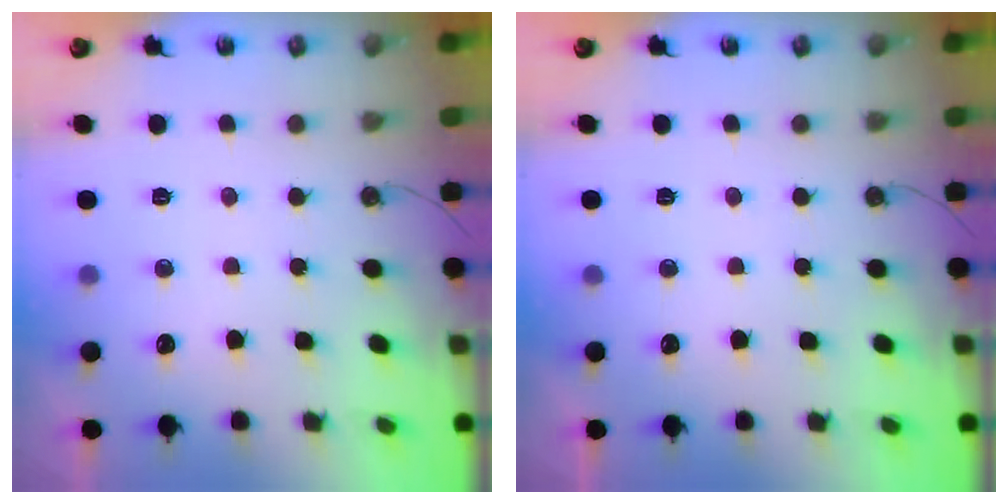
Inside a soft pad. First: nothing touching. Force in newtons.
{"total": 0.0}